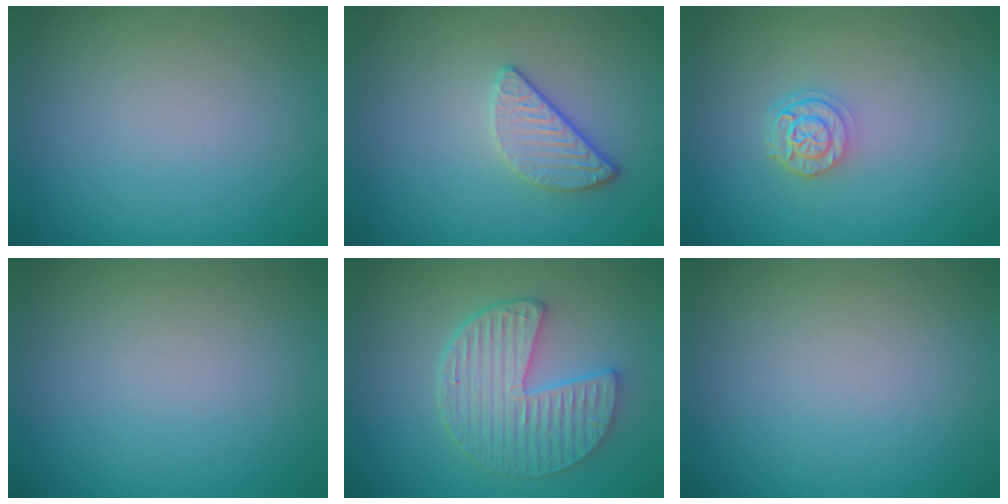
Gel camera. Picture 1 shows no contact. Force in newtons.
{"total": 2.4, "press": 2.1, "slide": 1.1}
{"total": 2.4, "press": 1.9, "slide": 1.4}
{"total": 0.0}
{"total": 5.2, "press": 4.4, "slide": 2.8}
{"total": 0.0}